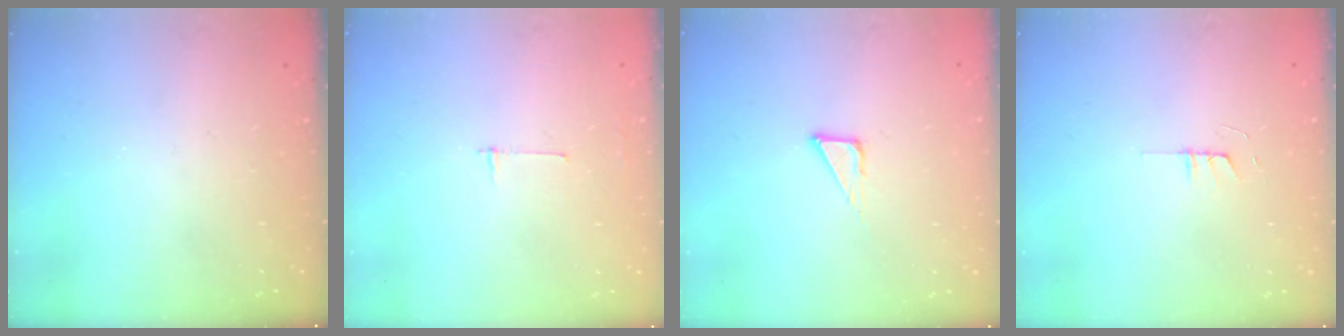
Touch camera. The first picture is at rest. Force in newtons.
{"total": 2.7, "press": 2.7, "slide": 0.3}
{"total": 3.6, "press": 3.6, "slide": 0.3}
{"total": 4.0, "press": 4.0, "slide": 0.4}